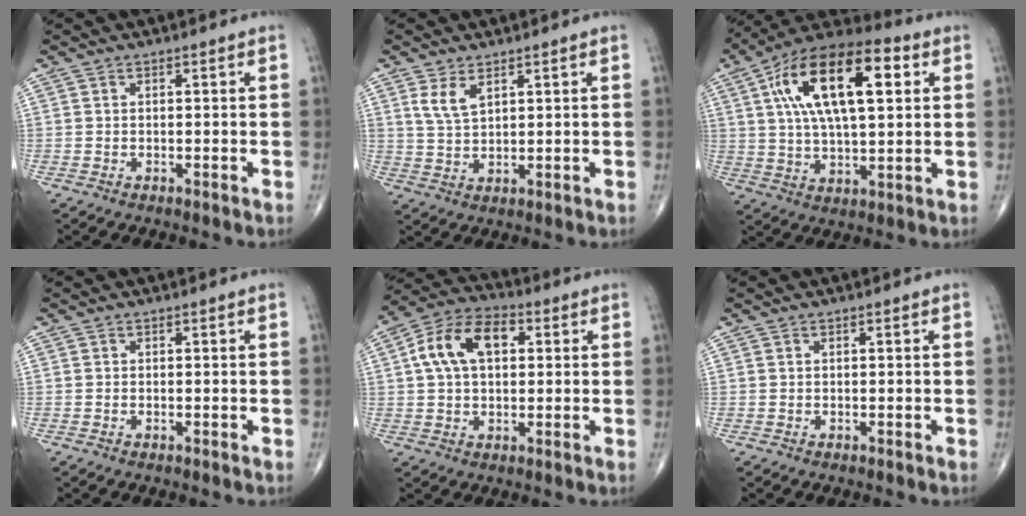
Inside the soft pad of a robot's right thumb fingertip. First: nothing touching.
{"total": 4.4, "force": [2.4, 2.1, 3.1], "torque": [-0.058, -0.011, 0.054]}
{"total": 21.4, "force": [6.2, 9.3, 18.2], "torque": [-0.306, 0.012, 0.095]}
{"total": 0.0}
{"total": 12.4, "force": [2.7, 7.8, 9.3], "torque": [-0.161, 0.025, 0.039]}
{"total": 0.0}